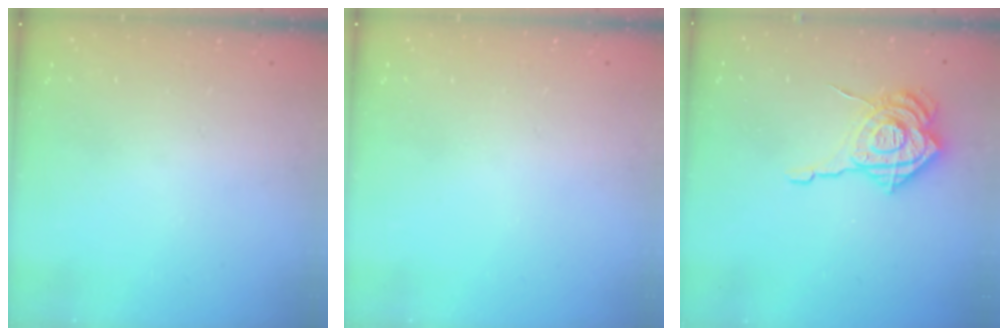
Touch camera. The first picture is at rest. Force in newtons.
{"total": 0.0}
{"total": 16.2, "press": 16.1, "slide": 1.7}